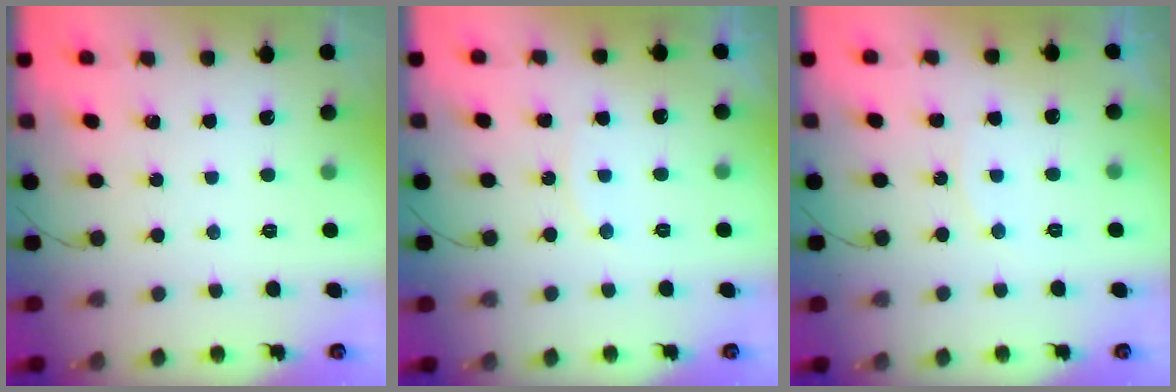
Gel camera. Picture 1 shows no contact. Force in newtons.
{"total": 6.0, "press": 5.9, "slide": 0.6}
{"total": 5.3, "press": 5.3, "slide": 0.6}